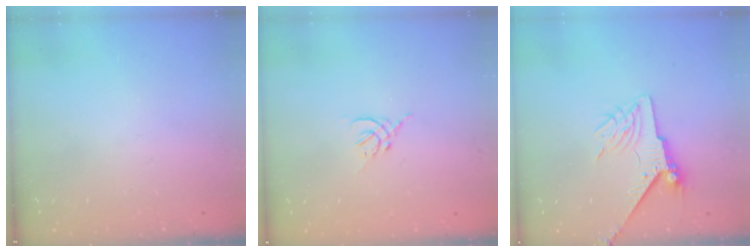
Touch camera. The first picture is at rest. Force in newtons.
{"total": 1.6, "press": 1.5, "slide": 0.6}
{"total": 7.0, "press": 6.9, "slide": 1.1}